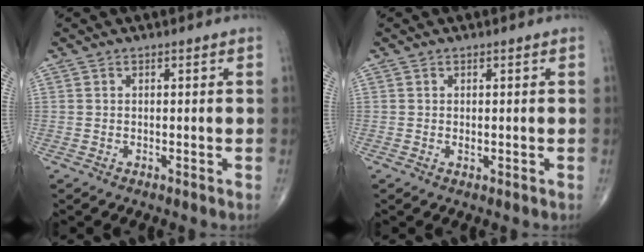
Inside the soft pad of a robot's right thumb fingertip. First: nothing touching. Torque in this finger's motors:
{"motor_torque": [0.54, 0.65, -0.17, -0.05, -0.02]}